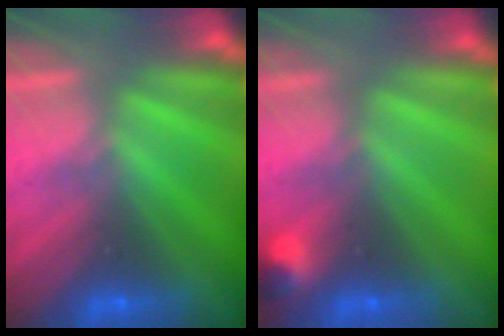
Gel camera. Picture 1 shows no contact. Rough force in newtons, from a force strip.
{"total": 2.9}